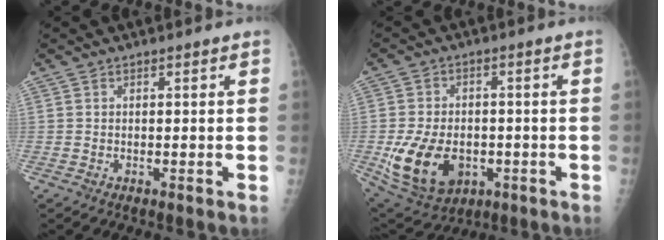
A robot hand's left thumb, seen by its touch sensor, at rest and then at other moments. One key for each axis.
{"total": 14.6, "fx": -3.1, "fy": 10.4, "fz": 9.8, "tx": -0.167, "ty": 0.002, "tz": -0.031}